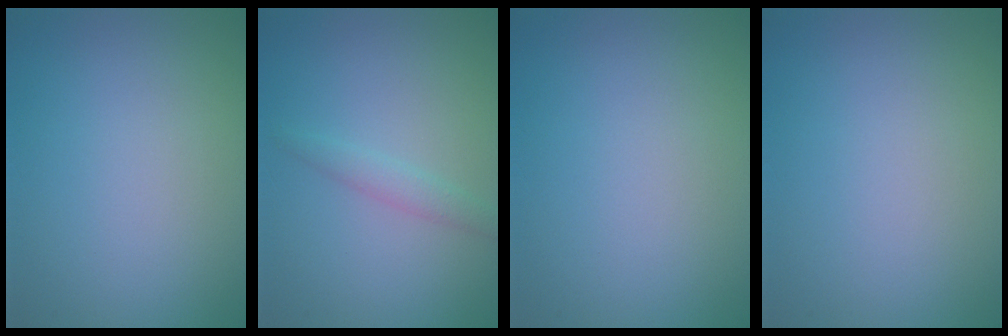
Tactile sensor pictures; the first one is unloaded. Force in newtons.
{"total": 1.4, "press": 1.4, "slide": 0.1}
{"total": 0.0}
{"total": 0.0}